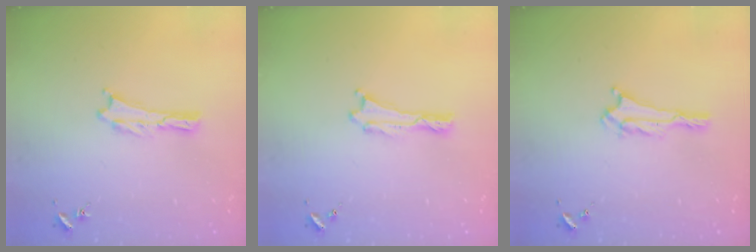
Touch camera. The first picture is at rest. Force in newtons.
{"total": 0.0}
{"total": 1.0, "press": 1.0, "slide": 0.1}